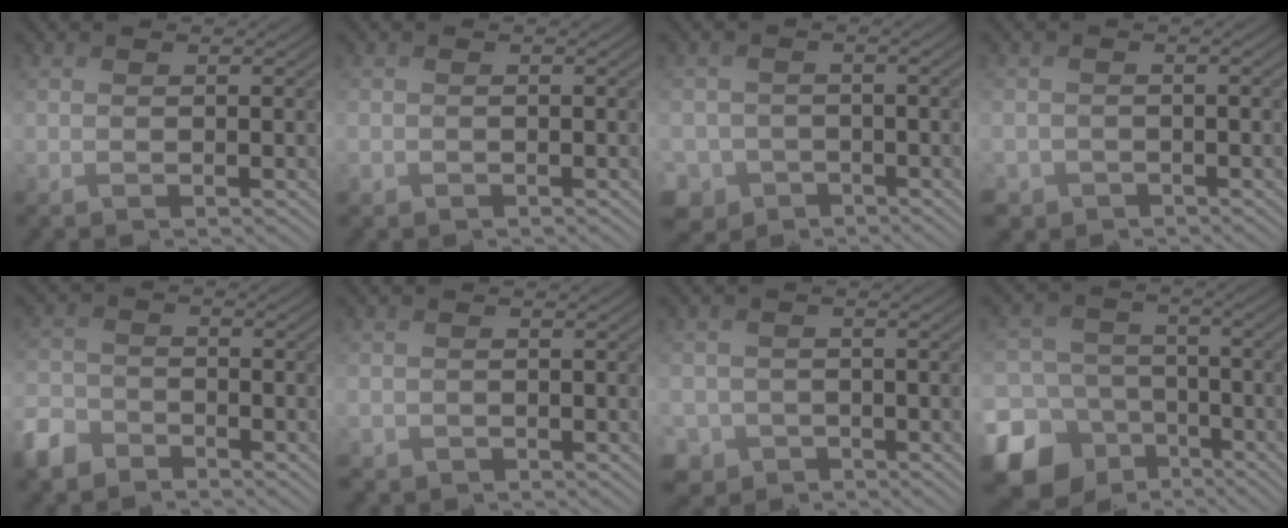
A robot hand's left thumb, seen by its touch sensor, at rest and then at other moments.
{"total": 0.5, "force": [-0.2, 0.5, -0.1], "torque": [0.002, -0.005, 0.000]}
{"total": 4.9, "force": [-2.8, 4.0, 0.6], "torque": [-0.017, -0.016, -0.058]}
{"total": 2.3, "force": [-1.4, 1.8, -0.3], "torque": [-0.001, -0.018, -0.030]}
{"total": 5.0, "force": [-4.2, 2.5, 0.9], "torque": [-0.023, -0.009, -0.095]}
{"total": 1.3, "force": [-0.8, 1.1, 0.0], "torque": [-0.002, -0.011, -0.012]}
{"total": 3.9, "force": [-2.2, 3.2, 0.2], "torque": [-0.010, -0.018, -0.048]}
{"total": 16.0, "force": [-9.4, 12.4, 3.9], "torque": [-0.126, -0.057, -0.163]}